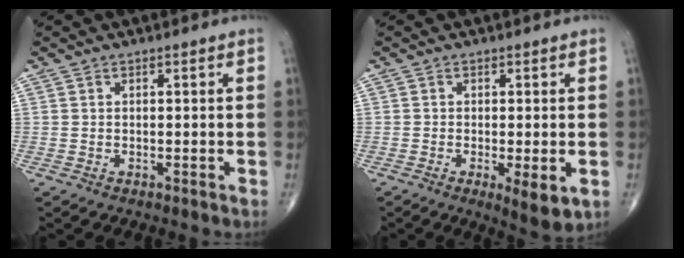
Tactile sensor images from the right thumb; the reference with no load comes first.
{"total": 5.7, "force": [-1.6, 1.6, 5.3], "torque": [-0.082, -0.017, -0.025]}